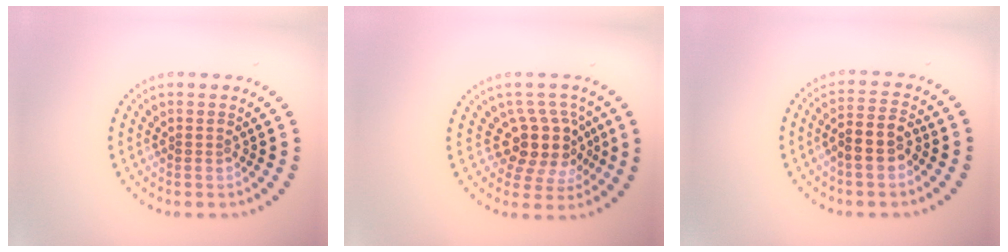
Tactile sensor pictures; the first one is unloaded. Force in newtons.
{"total": 4.3, "press": 3.5, "slide": 2.5}
{"total": 3.0, "press": 2.8, "slide": 1.1}